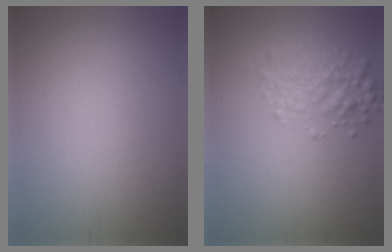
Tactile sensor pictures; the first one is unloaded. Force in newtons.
{"total": 2.4, "press": 2.4, "slide": 0.1}